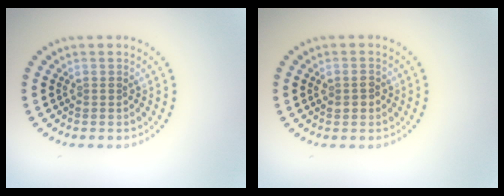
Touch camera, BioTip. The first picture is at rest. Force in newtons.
{"total": 1.5, "press": 1.5, "slide": 0.0}